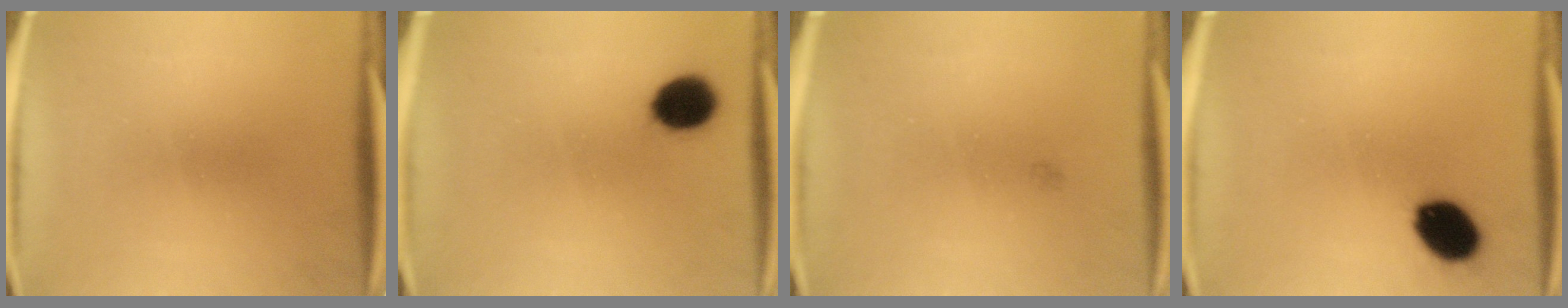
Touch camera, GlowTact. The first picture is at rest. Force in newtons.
{"total": 6.3}
{"total": 0.6}
{"total": 9.9}